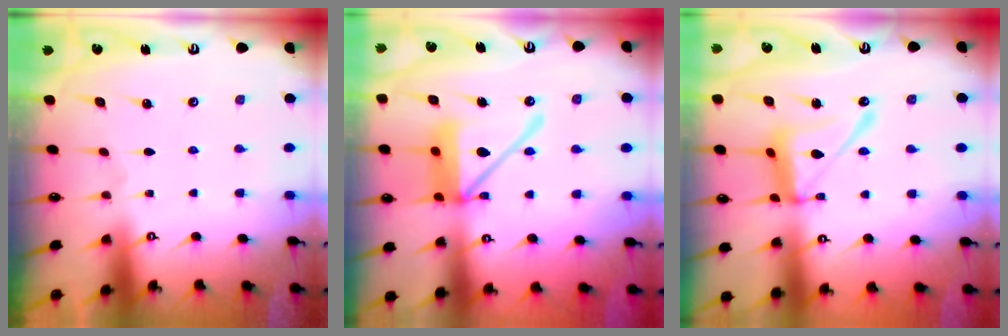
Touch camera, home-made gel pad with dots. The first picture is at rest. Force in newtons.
{"total": 16.2, "press": 16.1, "slide": 1.9}
{"total": 15.1, "press": 15.0, "slide": 1.3}